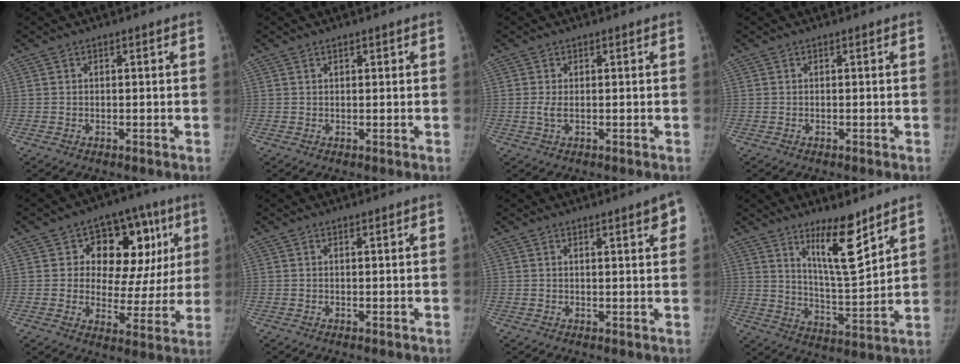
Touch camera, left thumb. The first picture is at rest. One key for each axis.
{"total": 1.0, "fx": 0.7, "fy": 0.5, "fz": 0.5, "tx": -0.002, "ty": -0.003, "tz": 0.008}
{"total": 1.6, "fx": 0.0, "fy": 0.7, "fz": 1.5, "tx": -0.039, "ty": -0.001, "tz": 0.002}
{"total": 0.0}
{"total": 17.7, "fx": 5.9, "fy": 11.9, "fz": 11.7, "tx": -0.085, "ty": 0.002, "tz": 0.080}
{"total": 0.0}
{"total": 3.8, "fx": 2.1, "fy": 0.7, "fz": 3.1, "tx": -0.030, "ty": -0.007, "tz": 0.024}
{"total": 11.3, "fx": 7.6, "fy": 2.4, "fz": 7.9, "tx": -0.118, "ty": -0.073, "tz": 0.139}